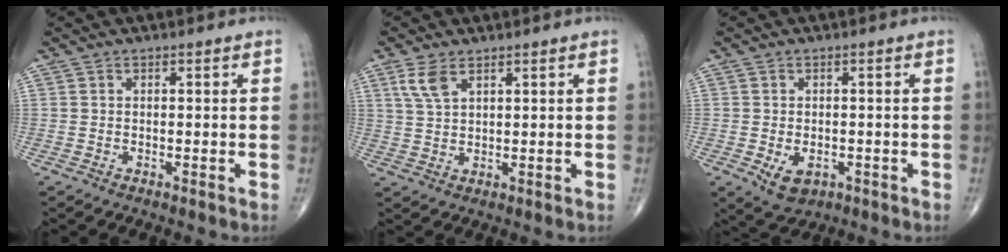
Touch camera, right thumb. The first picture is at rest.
{"total": 4.3, "force": [2.4, 2.0, 3.0], "torque": [-0.066, 0.000, 0.057]}
{"total": 4.9, "force": [-1.6, 3.4, 3.2], "torque": [-0.046, 0.001, -0.013]}